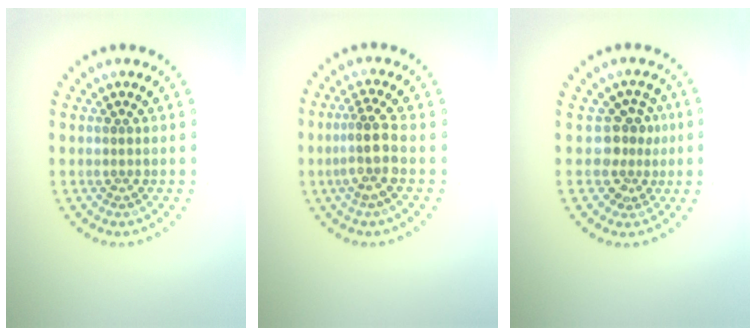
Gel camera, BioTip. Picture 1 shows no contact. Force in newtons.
{"total": 3.0, "press": 2.3, "slide": 1.8}
{"total": 2.7, "press": 2.0, "slide": 1.9}